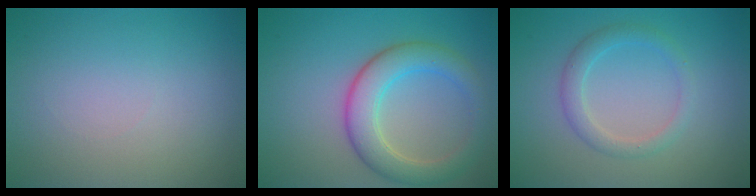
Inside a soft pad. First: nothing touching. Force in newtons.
{"total": 5.1, "press": 5.1, "slide": 0.3}
{"total": 2.2, "press": 2.2, "slide": 0.1}